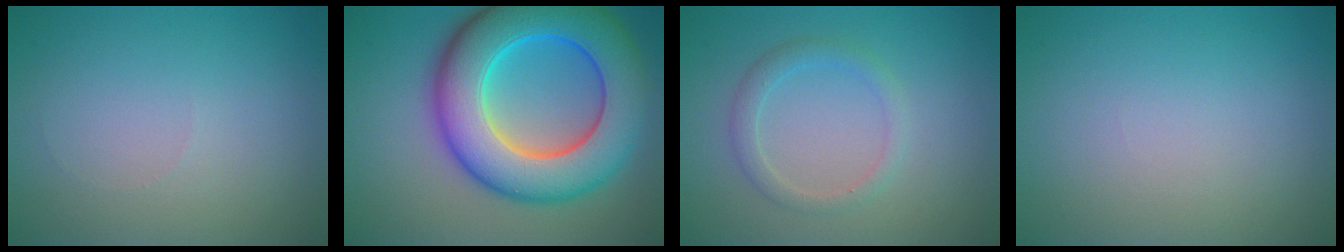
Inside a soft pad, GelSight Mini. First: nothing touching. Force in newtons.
{"total": 12.7, "press": 12.7, "slide": 0.3}
{"total": 1.9, "press": 1.9, "slide": 0.0}
{"total": 0.0}